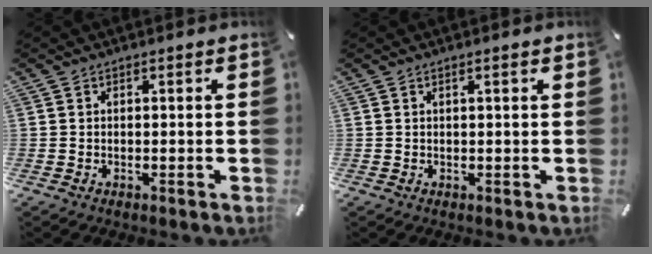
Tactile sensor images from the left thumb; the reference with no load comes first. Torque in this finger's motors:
{"motor_torque": [0.08, -0.19, -0.07, 0.04, -0.06]}